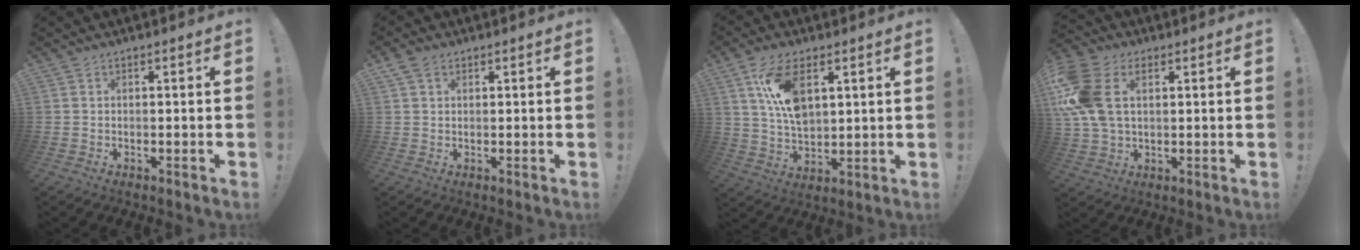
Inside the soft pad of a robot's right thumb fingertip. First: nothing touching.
{"total": 2.8, "force": [1.5, 1.9, 1.5], "torque": [-0.030, 0.001, 0.028]}
{"total": 12.6, "force": [5.0, 6.7, 9.4], "torque": [-0.185, -0.013, 0.093]}
{"total": 13.5, "force": [3.7, 8.8, 9.5], "torque": [-0.204, -0.007, 0.072]}